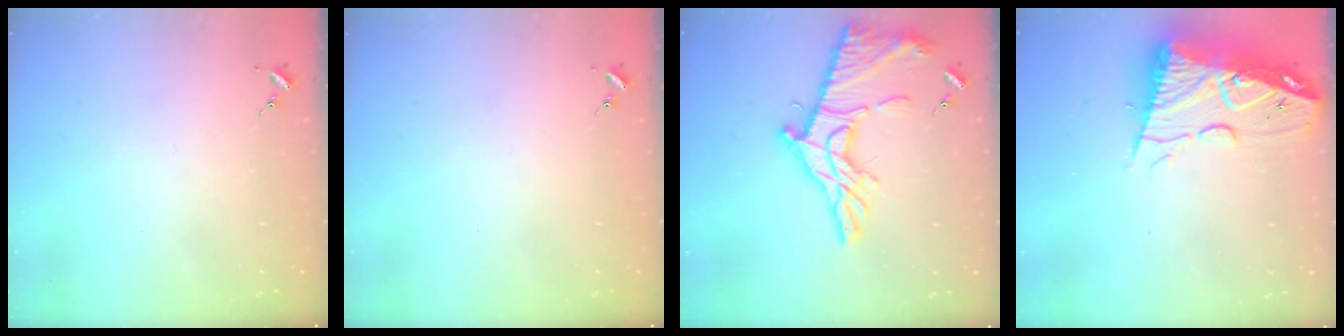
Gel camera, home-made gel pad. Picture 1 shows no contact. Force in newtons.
{"total": 0.0}
{"total": 21.7, "press": 21.7, "slide": 1.9}
{"total": 15.5, "press": 15.4, "slide": 1.4}